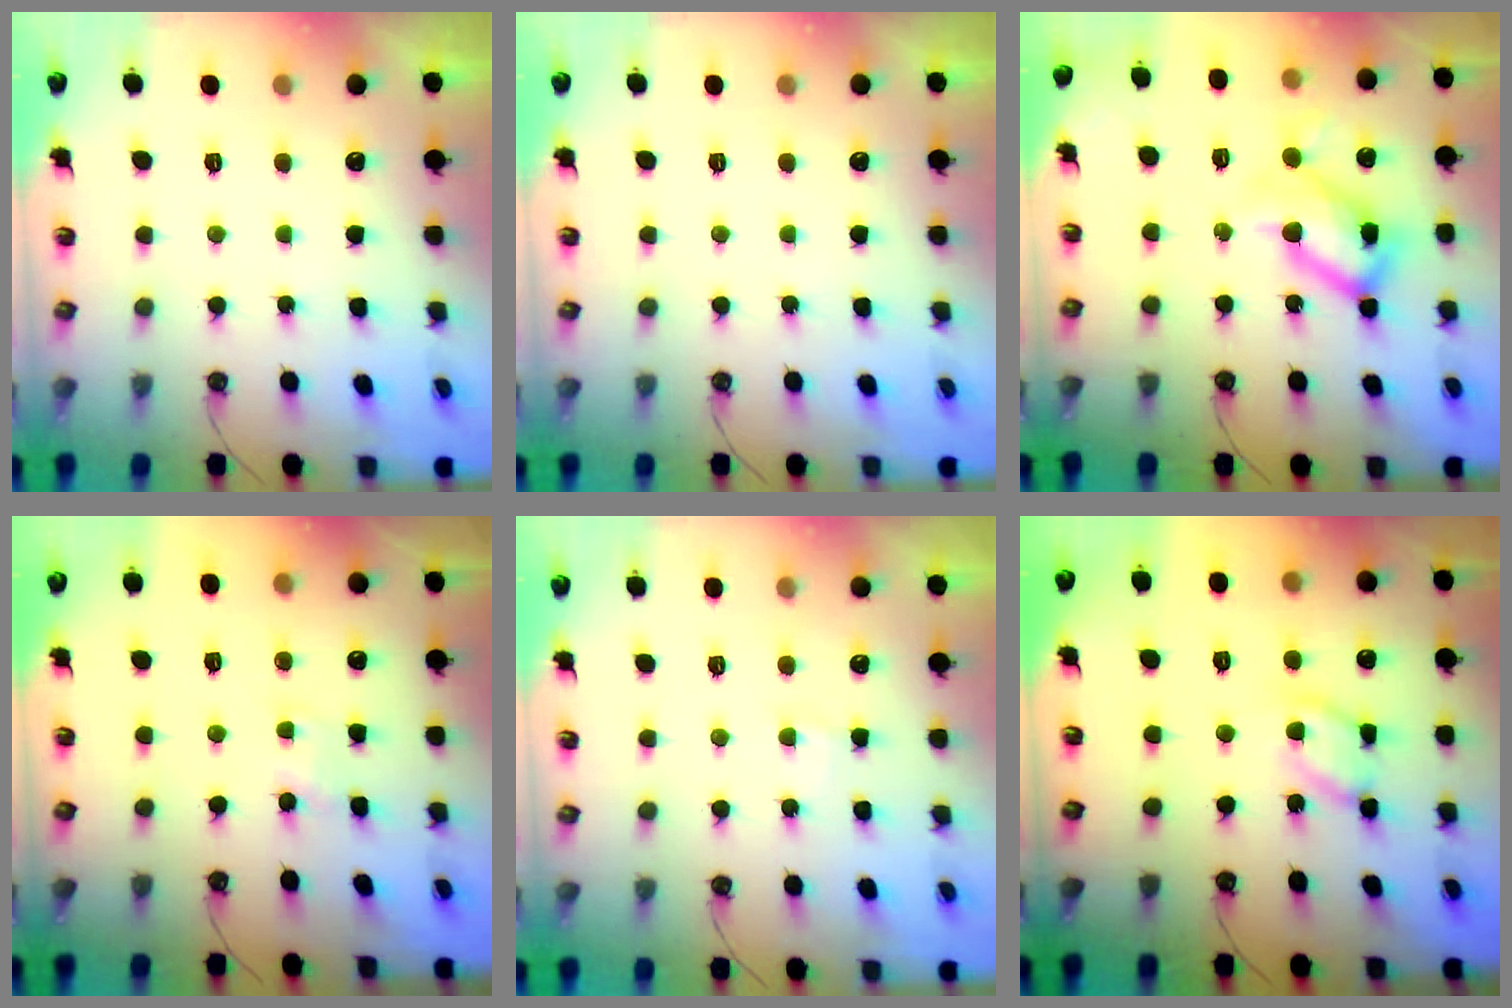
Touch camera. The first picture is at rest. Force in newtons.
{"total": 0.0}
{"total": 19.9, "press": 19.9, "slide": 1.7}
{"total": 1.7, "press": 1.7, "slide": 0.2}
{"total": 2.8, "press": 2.8, "slide": 0.4}
{"total": 10.9, "press": 10.9, "slide": 0.5}